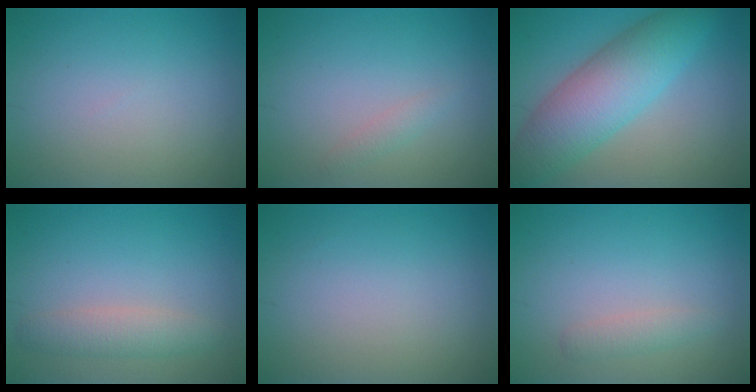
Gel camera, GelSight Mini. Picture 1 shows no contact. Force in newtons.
{"total": 1.0, "press": 0.9, "slide": 0.1}
{"total": 7.9, "press": 7.9, "slide": 0.2}
{"total": 2.5, "press": 2.5, "slide": 0.1}
{"total": 0.0}
{"total": 1.3, "press": 1.3, "slide": 0.0}